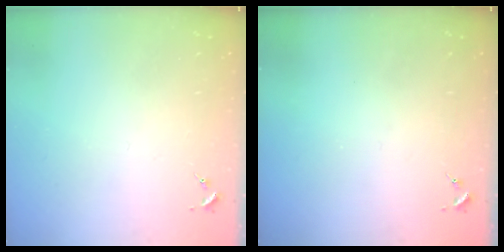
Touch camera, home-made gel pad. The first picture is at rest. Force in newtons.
{"total": 0.0}